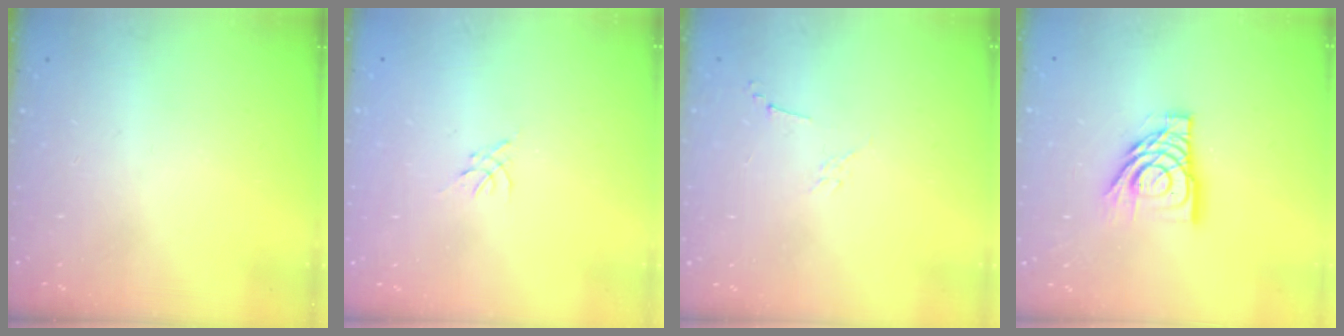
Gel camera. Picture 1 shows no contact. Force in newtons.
{"total": 0.0}
{"total": 3.3, "press": 3.2, "slide": 0.8}
{"total": 12.2, "press": 12.2, "slide": 1.1}